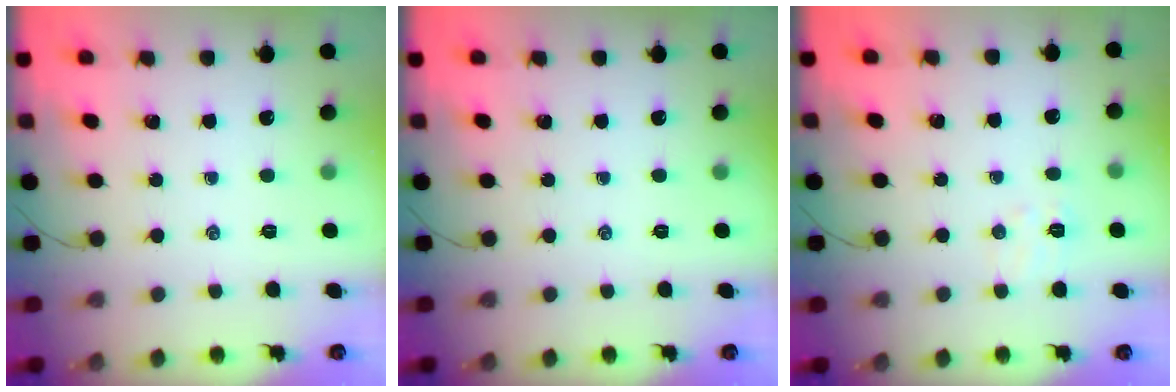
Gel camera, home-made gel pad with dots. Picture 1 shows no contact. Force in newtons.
{"total": 0.0}
{"total": 4.5, "press": 4.4, "slide": 1.2}